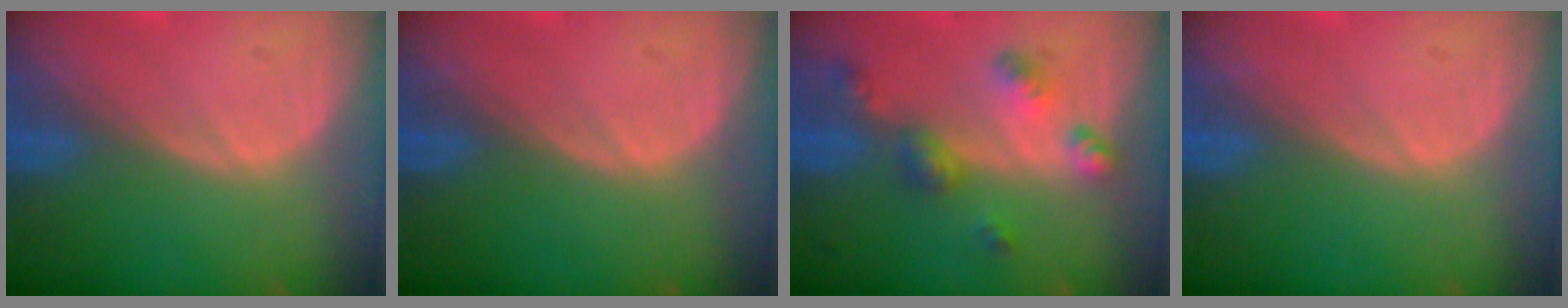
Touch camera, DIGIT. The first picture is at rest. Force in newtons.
{"total": 0.0}
{"total": 6.3, "press": 5.5, "slide": 3.1}
{"total": 0.0}